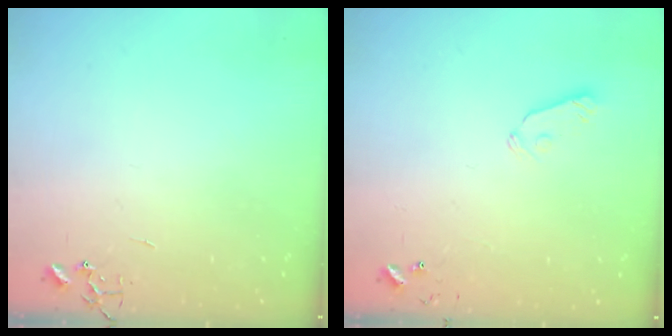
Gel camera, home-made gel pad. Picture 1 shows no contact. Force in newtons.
{"total": 5.9, "press": 5.9, "slide": 0.5}